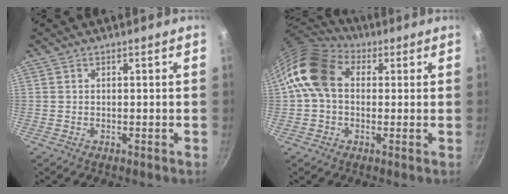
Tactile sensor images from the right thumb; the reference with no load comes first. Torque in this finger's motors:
{"motor_torque": [0.16, 0.96, 0.29, -0.24, 0.36]}